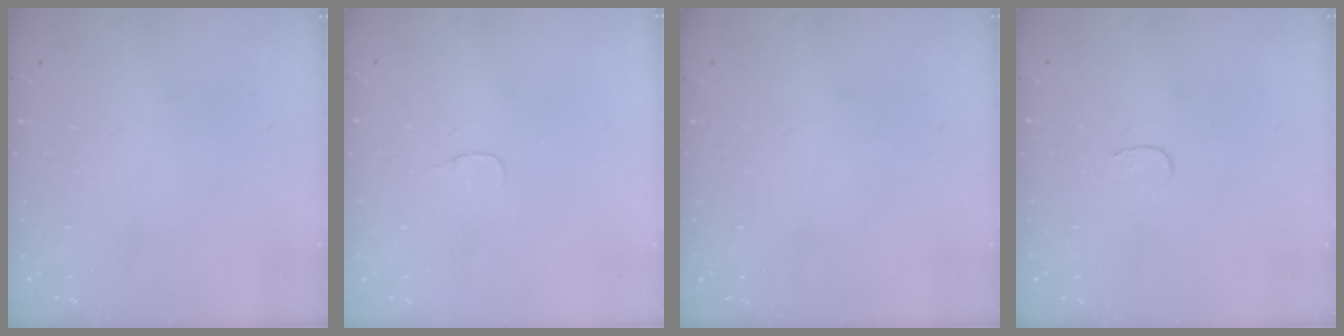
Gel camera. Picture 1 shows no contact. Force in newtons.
{"total": 3.1, "press": 3.1, "slide": 0.3}
{"total": 0.0}
{"total": 3.1, "press": 3.1, "slide": 0.3}